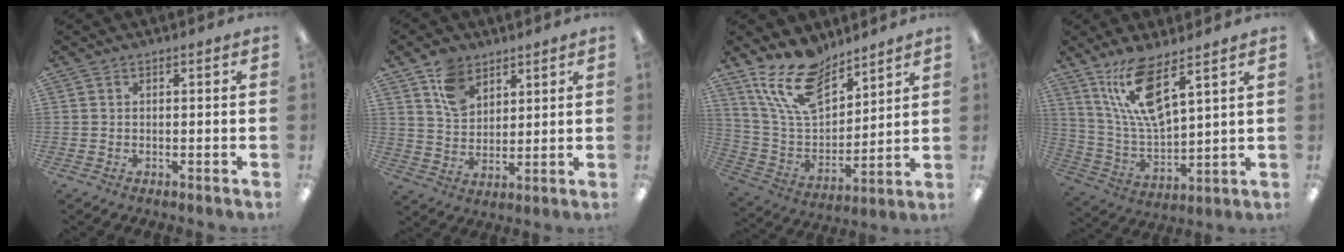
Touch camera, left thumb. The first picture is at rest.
{"total": 9.5, "force": [6.0, 6.1, 4.0], "torque": [-0.085, -0.008, 0.116]}
{"total": 16.4, "force": [12.1, 7.9, 7.8], "torque": [-0.169, -0.057, 0.228]}
{"total": 13.0, "force": [8.6, 3.8, 9.0], "torque": [-0.200, -0.038, 0.151]}